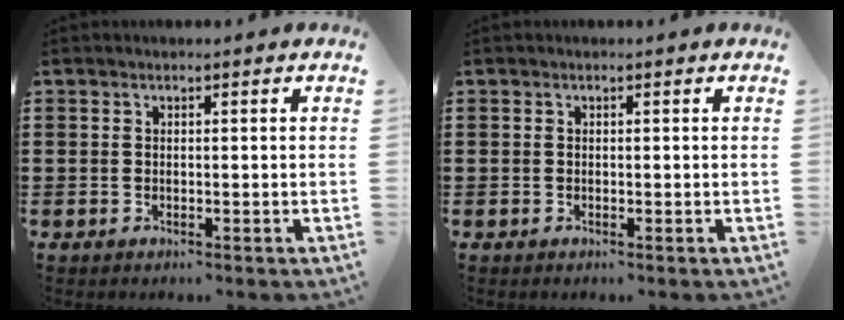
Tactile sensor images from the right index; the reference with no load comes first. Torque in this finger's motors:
{"motor_torque": [-0.09, 0.03, 0.00, 0.01]}